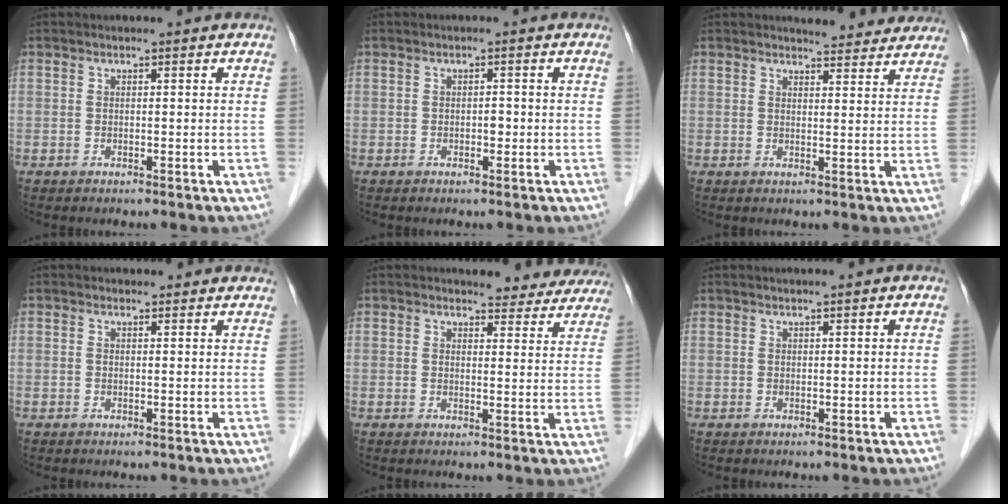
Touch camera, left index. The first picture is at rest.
{"total": 0.7, "force": [-0.3, 0.4, 0.5], "torque": [-0.007, 0.001, -0.005]}
{"total": 7.5, "force": [7.2, 1.4, 1.5], "torque": [-0.012, -0.005, 0.072]}
{"total": 4.2, "force": [3.9, 1.5, 0.7], "torque": [-0.004, 0.014, 0.037]}
{"total": 9.6, "force": [9.2, 2.5, 1.4], "torque": [0.012, -0.020, 0.083]}
{"total": 1.7, "force": [1.5, -0.3, 0.7], "torque": [-0.006, 0.013, 0.029]}